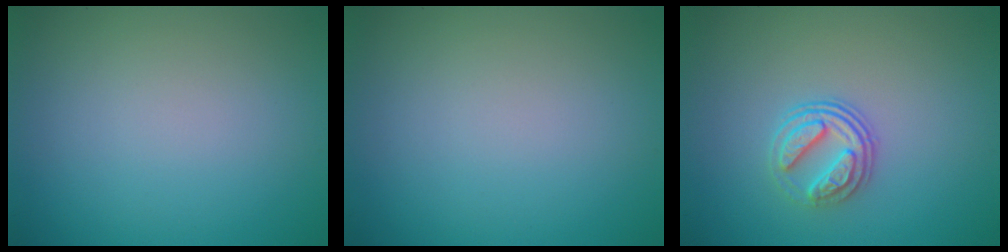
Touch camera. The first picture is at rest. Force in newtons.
{"total": 0.0}
{"total": 3.0, "press": 2.6, "slide": 1.6}